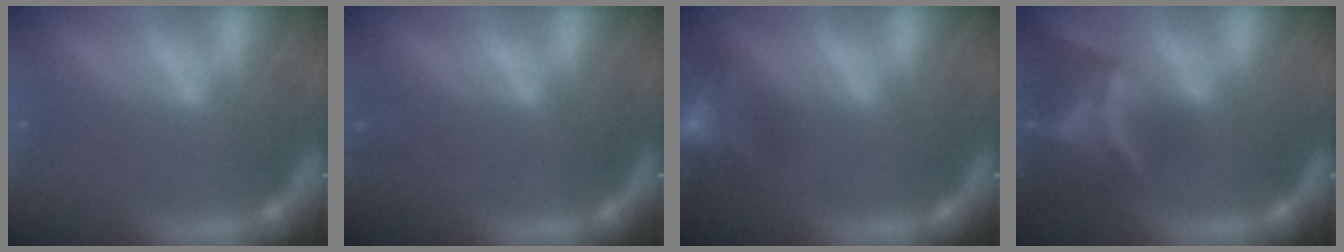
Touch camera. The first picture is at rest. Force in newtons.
{"total": 1.4}
{"total": 8.0}
{"total": 7.9}